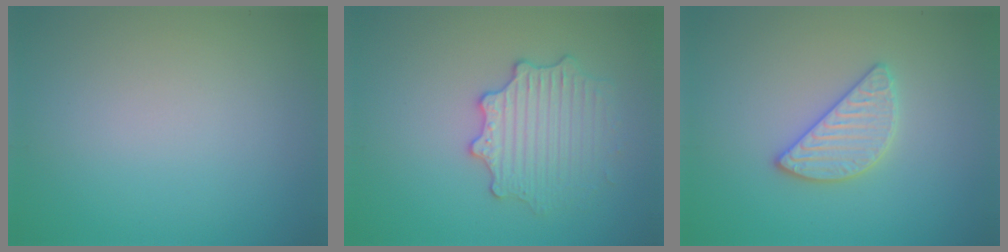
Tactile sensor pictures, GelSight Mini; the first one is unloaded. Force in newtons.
{"total": 3.2, "press": 3.1, "slide": 0.4}
{"total": 2.8, "press": 2.7, "slide": 0.5}